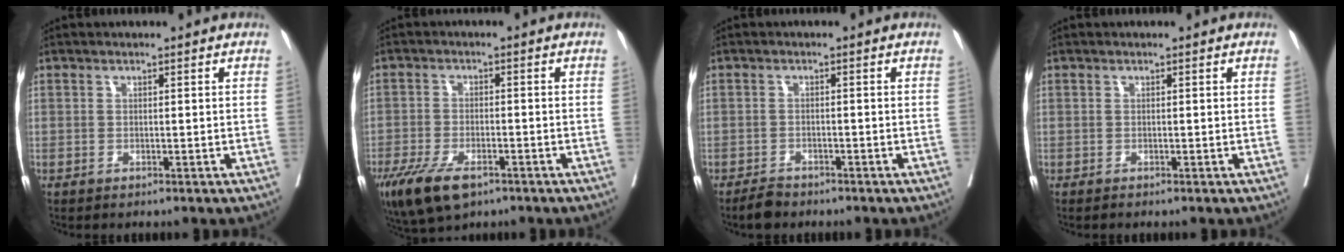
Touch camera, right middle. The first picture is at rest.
{"total": 9.3, "force": [-5.9, 3.8, 6.1], "torque": [-0.116, -0.016, -0.101]}
{"total": 2.3, "force": [-2.1, 0.8, 0.6], "torque": [-0.016, -0.002, -0.035]}
{"total": 0.0}